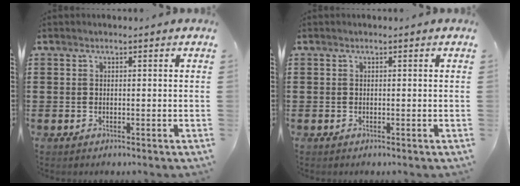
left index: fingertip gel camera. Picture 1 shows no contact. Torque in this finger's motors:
{"motor_torque": [0.00, 0.00, 0.00, 0.00]}